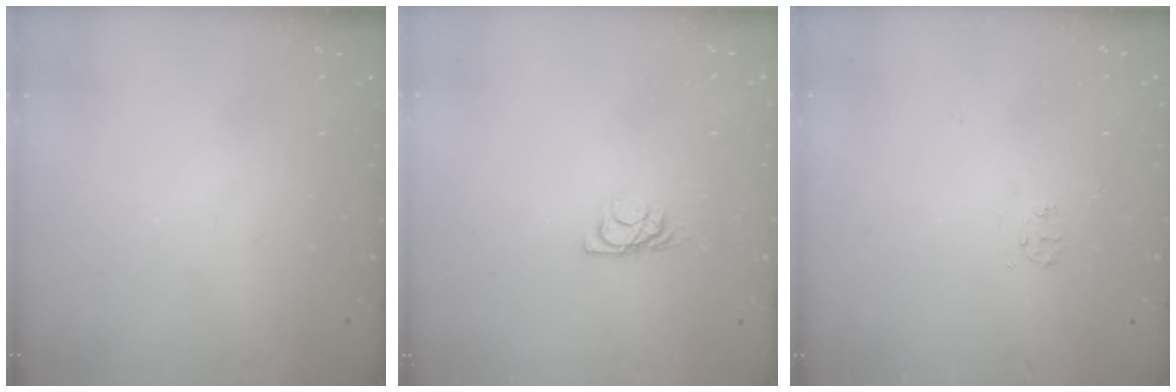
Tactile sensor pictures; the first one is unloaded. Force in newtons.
{"total": 5.9, "press": 5.9, "slide": 0.7}
{"total": 4.5, "press": 4.4, "slide": 0.4}